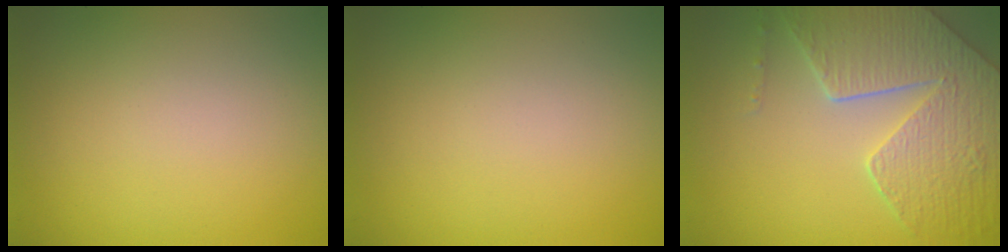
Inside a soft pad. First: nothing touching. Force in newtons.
{"total": 0.0}
{"total": 8.5, "press": 6.1, "slide": 5.9}